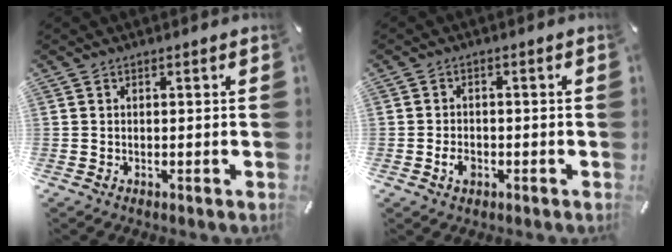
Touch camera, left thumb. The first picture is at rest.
{"total": 3.0, "force": [-1.4, 2.1, 1.5], "torque": [-0.035, 0.004, -0.026]}